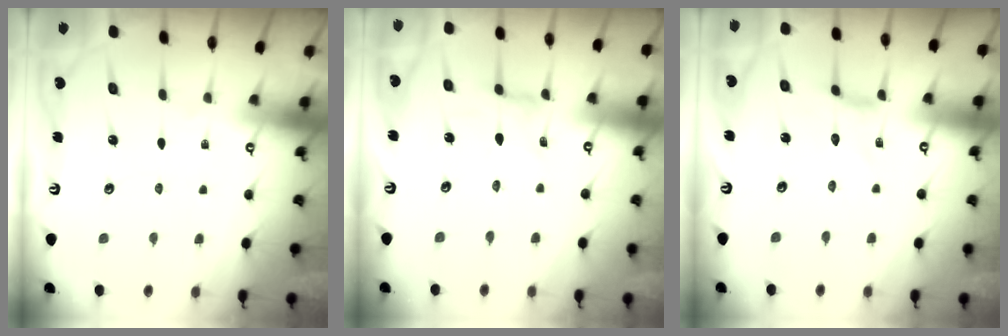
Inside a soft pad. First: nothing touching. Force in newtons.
{"total": 0.0}
{"total": 0.0}